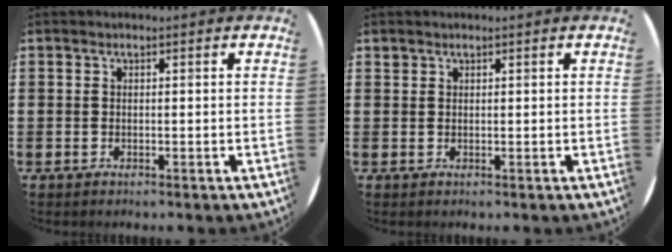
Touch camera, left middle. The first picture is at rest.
{"total": 0.6, "force": [0.5, 0.2, -0.2], "torque": [0.002, 0.004, 0.010]}